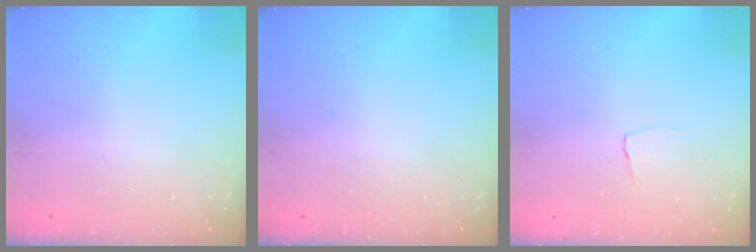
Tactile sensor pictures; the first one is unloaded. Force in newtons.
{"total": 0.0}
{"total": 2.9, "press": 2.8, "slide": 0.3}